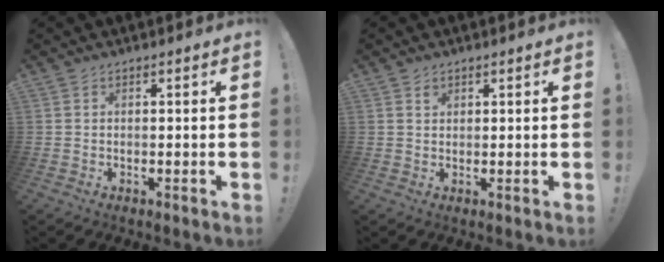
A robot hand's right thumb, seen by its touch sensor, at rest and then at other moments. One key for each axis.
{"total": 1.2, "fx": 0.8, "fy": 0.9, "fz": 0.2, "tx": 0.005, "ty": -0.004, "tz": 0.014}